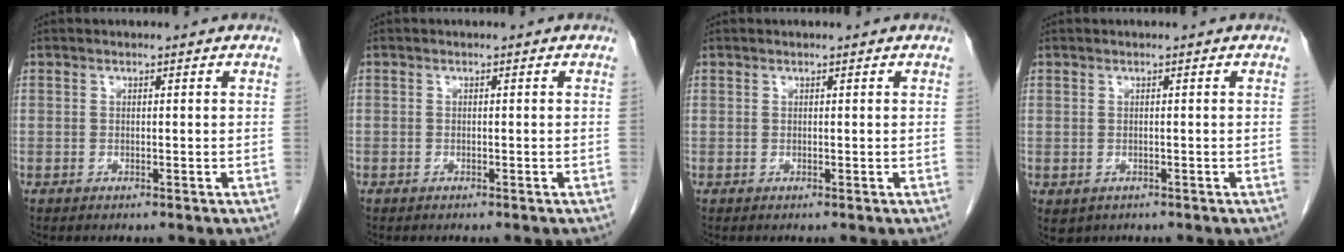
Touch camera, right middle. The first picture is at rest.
{"total": 0.7, "force": [-0.5, 0.5, 0.0], "torque": [-0.008, 0.003, -0.010]}
{"total": 0.0}
{"total": 2.4, "force": [-1.3, 1.9, 0.7], "torque": [-0.009, -0.001, -0.011]}